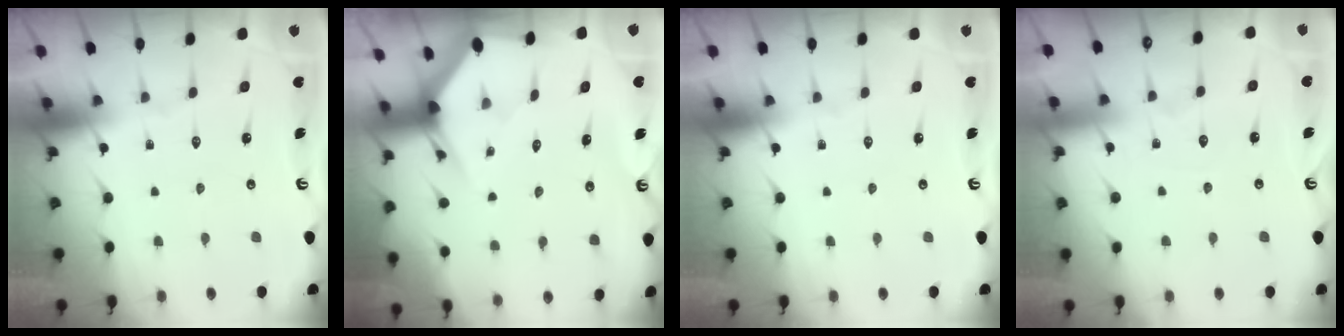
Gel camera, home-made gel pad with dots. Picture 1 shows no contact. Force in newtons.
{"total": 4.3, "press": 4.3, "slide": 0.2}
{"total": 0.0}
{"total": 3.2, "press": 3.2, "slide": 0.4}